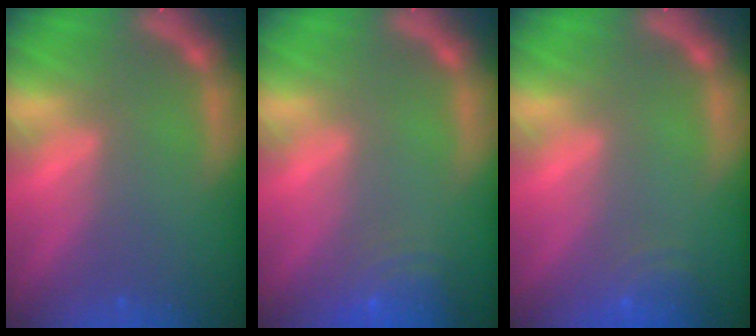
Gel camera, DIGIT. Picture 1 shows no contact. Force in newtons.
{"total": 5.6}
{"total": 3.5}